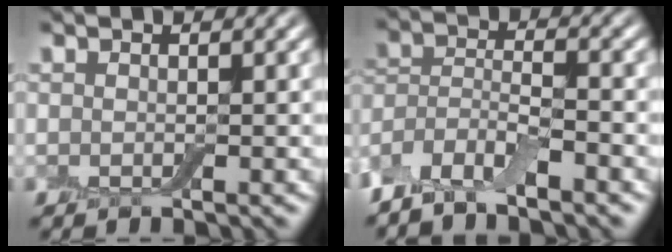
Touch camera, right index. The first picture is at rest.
{"total": 4.5, "force": [-3.8, 1.2, 2.1], "torque": [-0.044, 0.001, -0.080]}